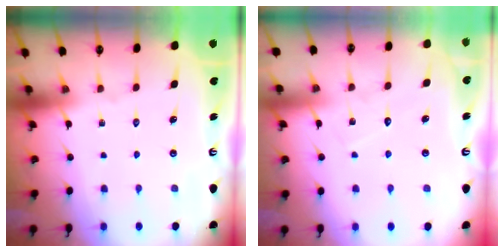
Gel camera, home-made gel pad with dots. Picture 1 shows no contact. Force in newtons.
{"total": 4.7, "press": 4.7, "slide": 0.3}